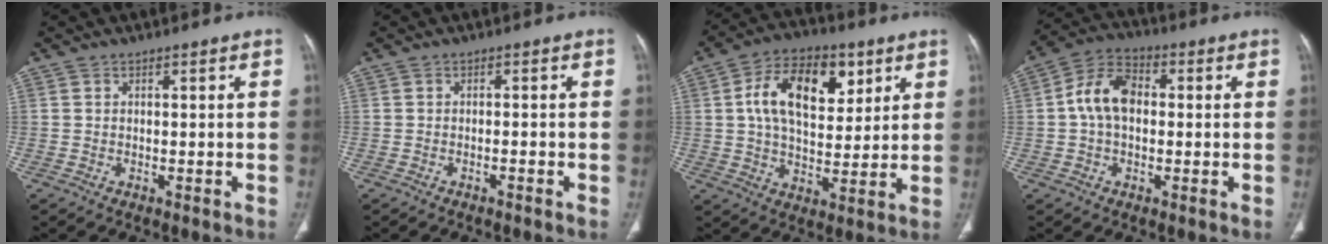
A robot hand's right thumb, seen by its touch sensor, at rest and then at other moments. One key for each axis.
{"total": 1.0, "fx": -0.9, "fy": 0.1, "fz": 0.6, "tx": -0.016, "ty": 0.014, "tz": -0.013}
{"total": 16.0, "fx": 5.2, "fy": 9.5, "fz": 11.8, "tx": -0.168, "ty": -0.005, "tz": 0.085}
{"total": 9.4, "fx": 0.4, "fy": 6.3, "fz": 6.9, "tx": -0.123, "ty": 0.027, "tz": -0.002}